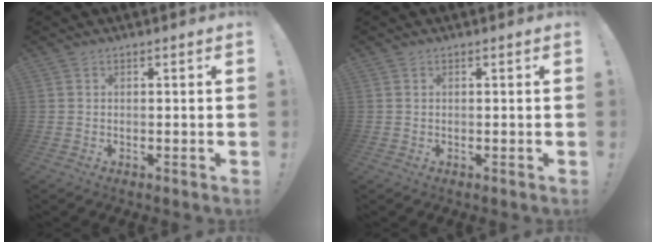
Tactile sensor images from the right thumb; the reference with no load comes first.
{"total": 0.0}